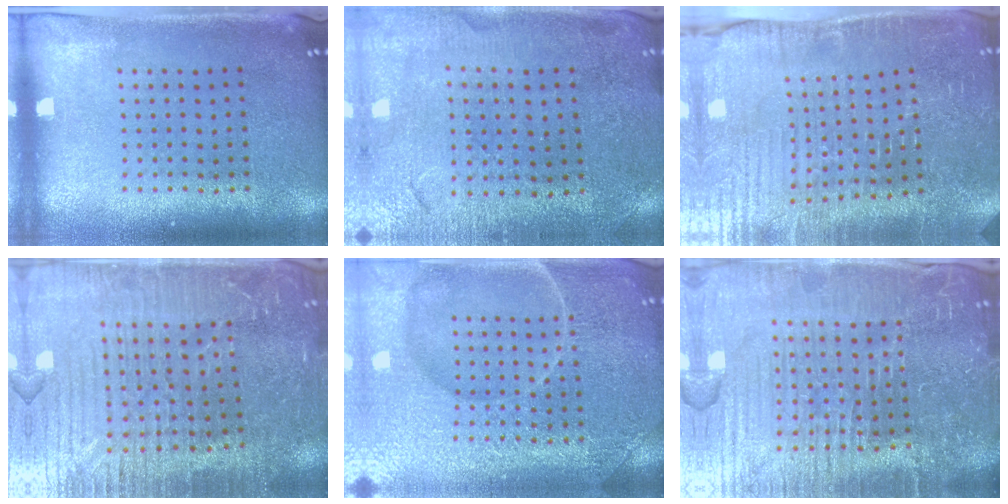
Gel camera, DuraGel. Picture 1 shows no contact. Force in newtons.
{"total": 1.0, "press": 0.9, "slide": 0.3}
{"total": 4.3, "press": 4.2, "slide": 0.4}
{"total": 4.4, "press": 4.2, "slide": 1.3}
{"total": 7.4, "press": 7.4, "slide": 0.9}
{"total": 7.0, "press": 6.3, "slide": 3.1}